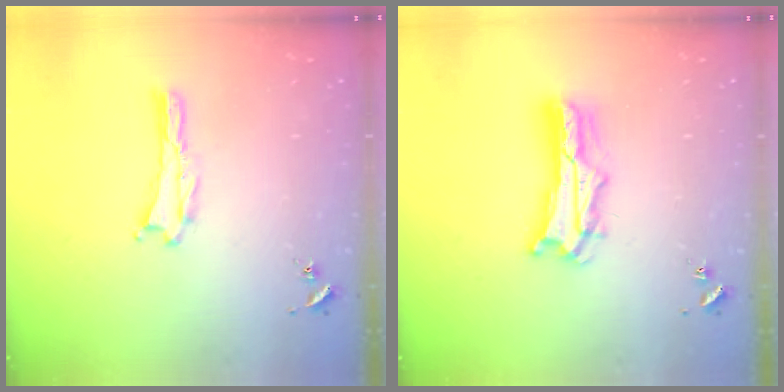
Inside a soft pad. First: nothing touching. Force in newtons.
{"total": 6.1, "press": 6.1, "slide": 0.5}